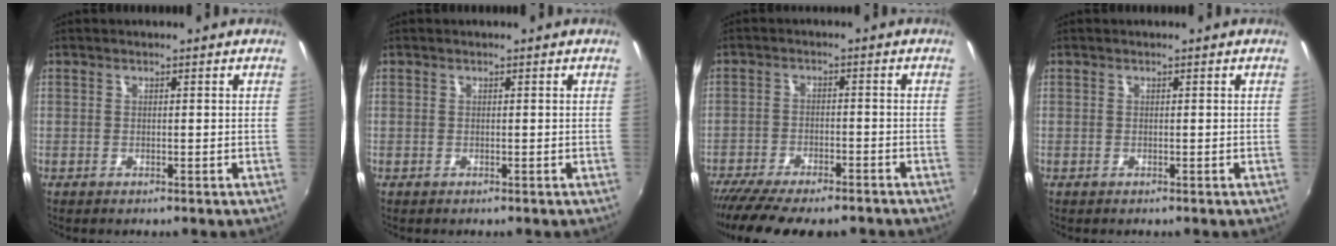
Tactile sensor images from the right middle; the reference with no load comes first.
{"total": 0.0}
{"total": 14.5, "force": [-12.0, 3.6, 7.3], "torque": [-0.154, -0.048, -0.187]}
{"total": 0.0}